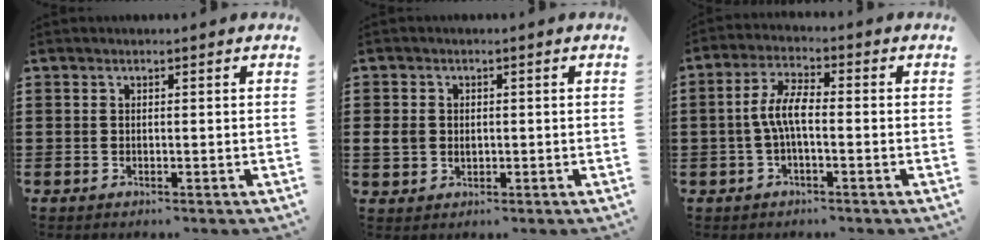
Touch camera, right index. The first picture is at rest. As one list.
[{"total": 2.8, "force": [0.0, 2.4, 1.4], "torque": [-0.048, 0.002, -0.006]}, {"total": 5.7, "force": [-0.9, 1.8, 5.4], "torque": [-0.117, 0.000, -0.023]}]